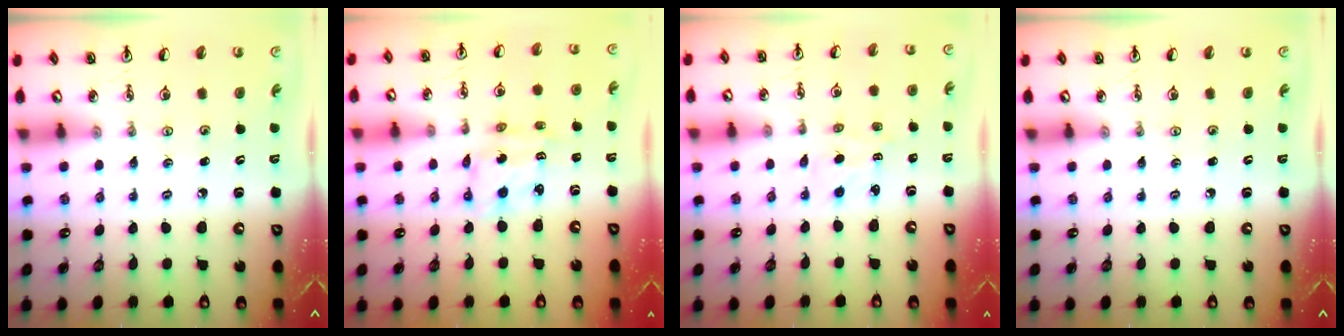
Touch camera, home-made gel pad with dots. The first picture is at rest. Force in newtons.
{"total": 3.8, "press": 3.7, "slide": 0.4}
{"total": 1.2, "press": 1.2, "slide": 0.2}
{"total": 0.0}